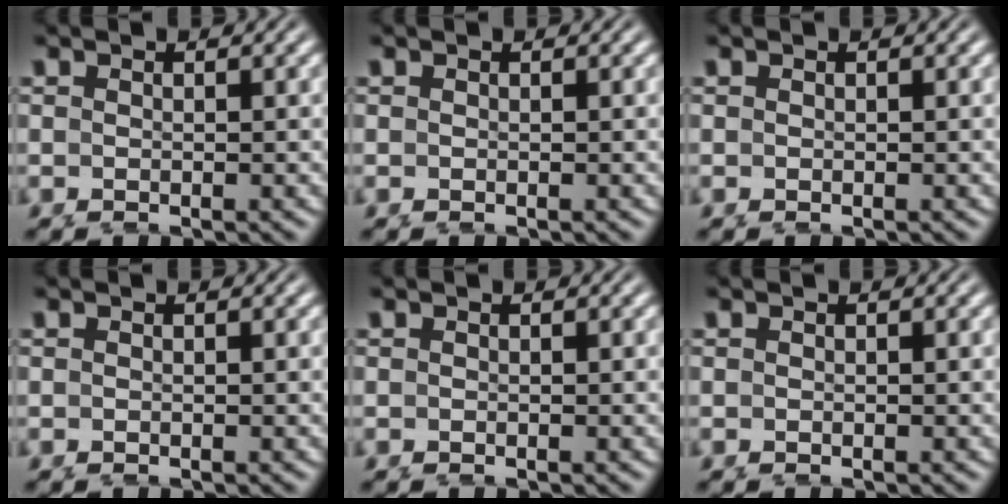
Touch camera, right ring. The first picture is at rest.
{"total": 0.0}
{"total": 0.0}
{"total": 0.0}
{"total": 0.0}
{"total": 0.0}